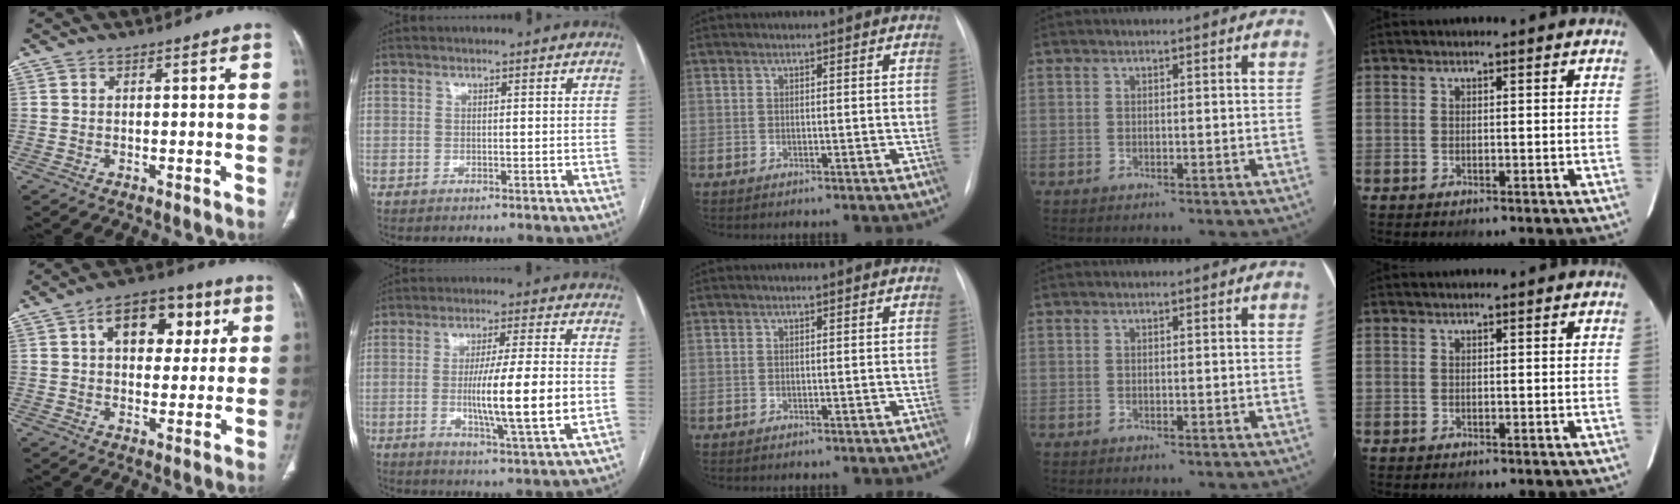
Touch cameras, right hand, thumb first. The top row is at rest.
{"thumb": {"total": 13.3, "force": [4.5, 8.2, 9.5], "torque": [-0.097, 0.006, 0.065]}, "index": {"total": 13.1, "force": [-1.7, 0.1, 13.0], "torque": [-0.220, -0.016, -0.031]}}